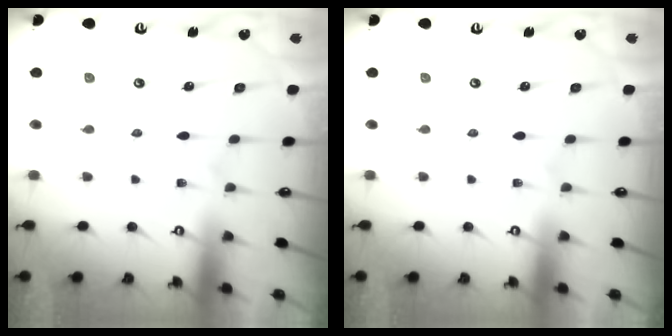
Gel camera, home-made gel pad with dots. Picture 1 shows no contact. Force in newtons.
{"total": 0.0}